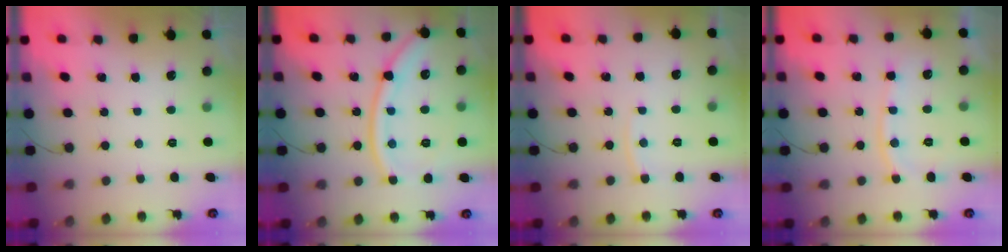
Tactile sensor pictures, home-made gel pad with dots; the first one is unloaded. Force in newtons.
{"total": 14.7, "press": 14.6, "slide": 1.6}
{"total": 3.7, "press": 3.7, "slide": 0.3}
{"total": 9.7, "press": 9.7, "slide": 1.3}